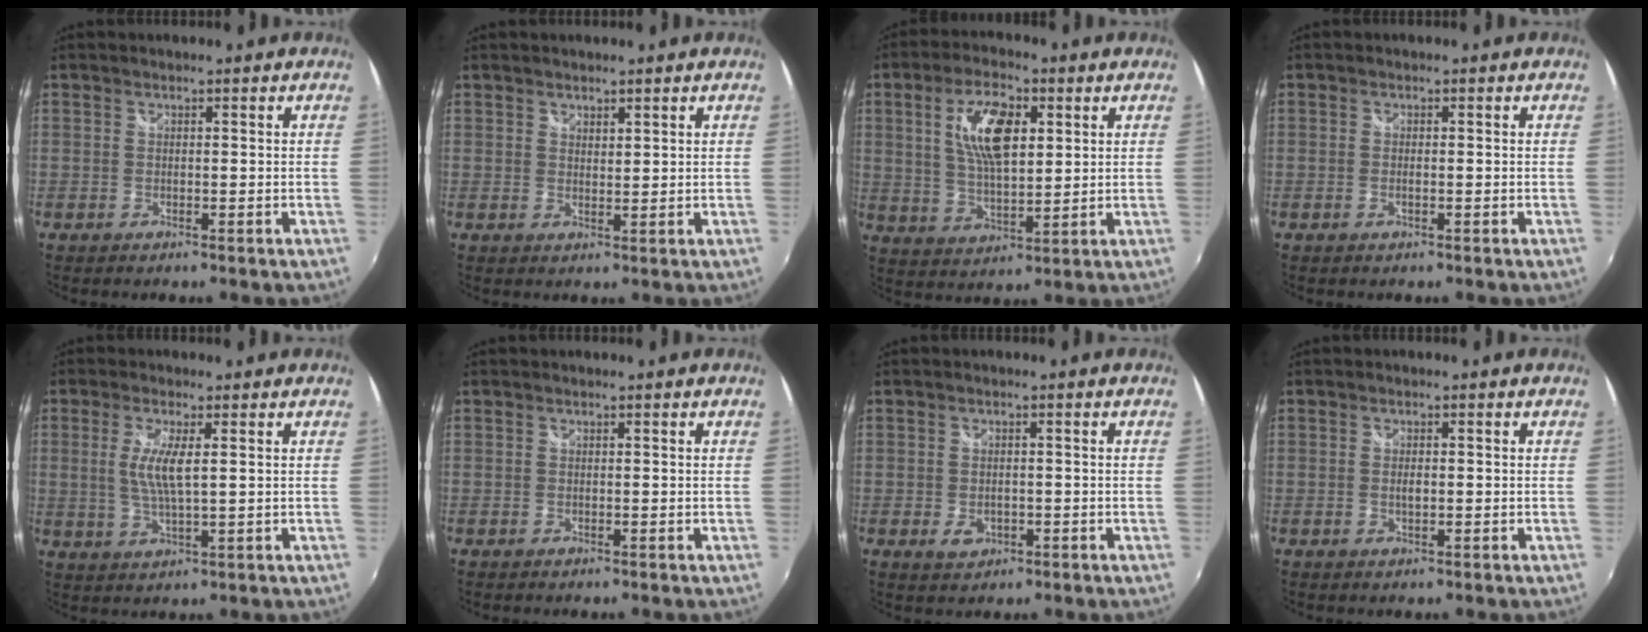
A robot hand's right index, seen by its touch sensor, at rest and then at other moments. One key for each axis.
{"total": 1.5, "fx": 1.3, "fy": 0.7, "fz": 0.4, "tx": -0.002, "ty": 0.000, "tz": 0.021}
{"total": 11.0, "fx": 3.3, "fy": 4.8, "fz": 9.4, "tx": -0.179, "ty": 0.010, "tz": 0.062}
{"total": 1.0, "fx": -0.3, "fy": 0.2, "fz": 1.0, "tx": -0.020, "ty": -0.001, "tz": -0.007}
{"total": 5.8, "fx": 1.0, "fy": 1.0, "fz": 5.6, "tx": -0.115, "ty": -0.005, "tz": 0.018}
{"total": 0.0}
{"total": 3.3, "fx": -1.1, "fy": 2.4, "fz": 2.1, "tx": -0.040, "ty": -0.005, "tz": -0.014}
{"total": 1.4, "fx": -0.2, "fy": 0.6, "fz": 1.3, "tx": -0.024, "ty": -0.001, "tz": -0.004}